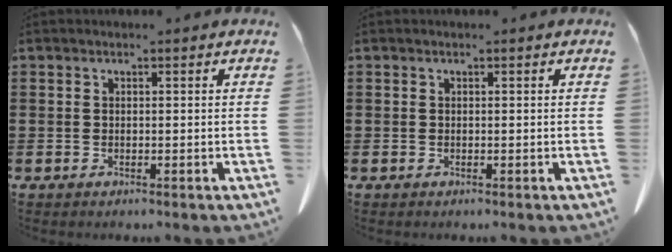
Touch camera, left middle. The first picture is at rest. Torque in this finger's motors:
{"motor_torque": [0.00, 0.00, 0.00, 0.00]}